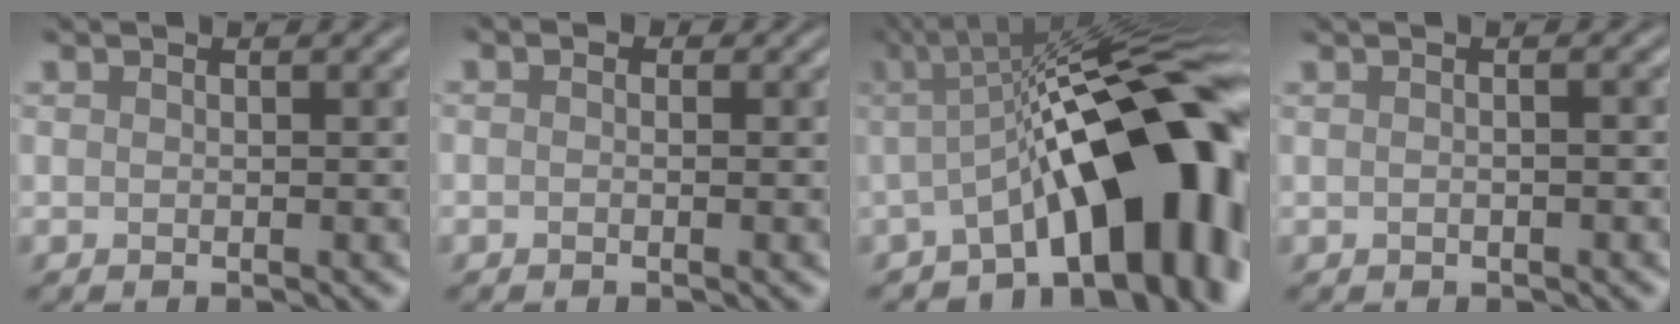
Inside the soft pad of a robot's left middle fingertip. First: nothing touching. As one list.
[{"total": 0.7, "force": [0.0, 0.6, 0.4], "torque": [-0.005, -0.003, -0.007]}, {"total": 14.2, "force": [-2.5, 5.1, 13.0], "torque": [-0.154, 0.018, -0.050]}, {"total": 2.9, "force": [0.7, 1.6, 2.3], "torque": [-0.019, 0.020, -0.018]}]